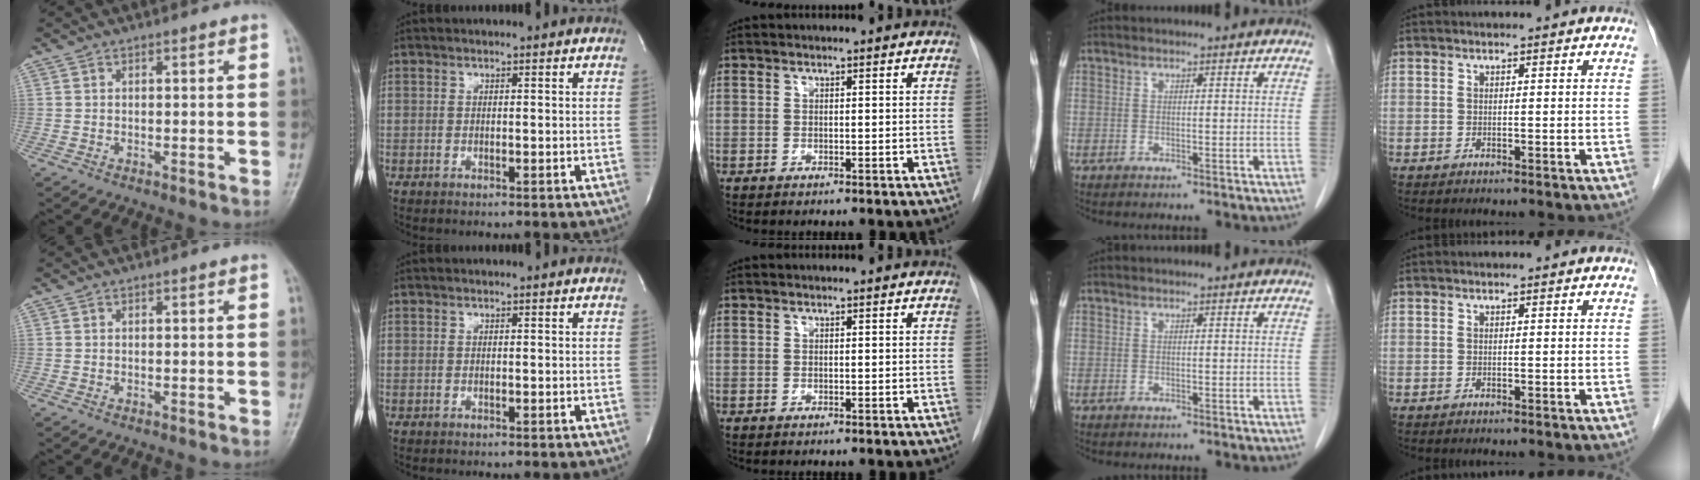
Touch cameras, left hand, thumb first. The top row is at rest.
{}